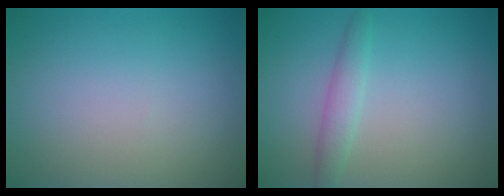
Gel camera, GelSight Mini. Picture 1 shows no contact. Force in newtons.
{"total": 1.9, "press": 1.9, "slide": 0.1}